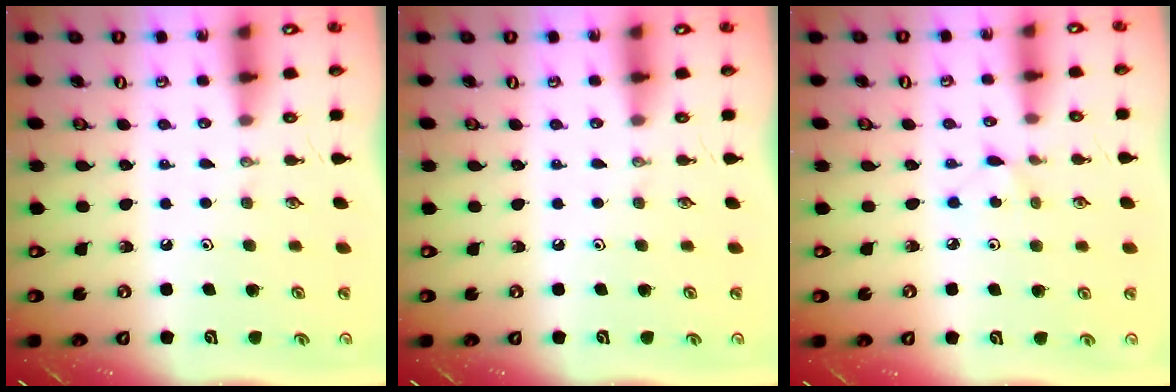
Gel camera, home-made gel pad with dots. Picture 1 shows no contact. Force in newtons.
{"total": 0.0}
{"total": 2.5, "press": 2.5, "slide": 0.3}